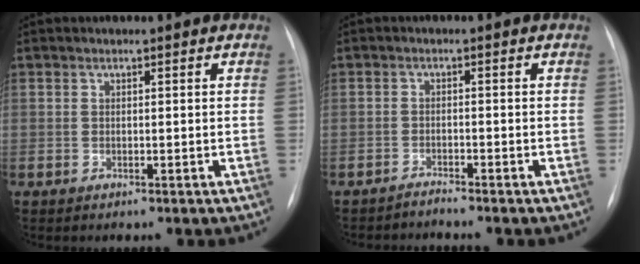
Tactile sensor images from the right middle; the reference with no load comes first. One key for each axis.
{"total": 1.5, "fx": -1.3, "fy": -0.4, "fz": -0.5, "tx": 0.012, "ty": -0.007, "tz": -0.023}